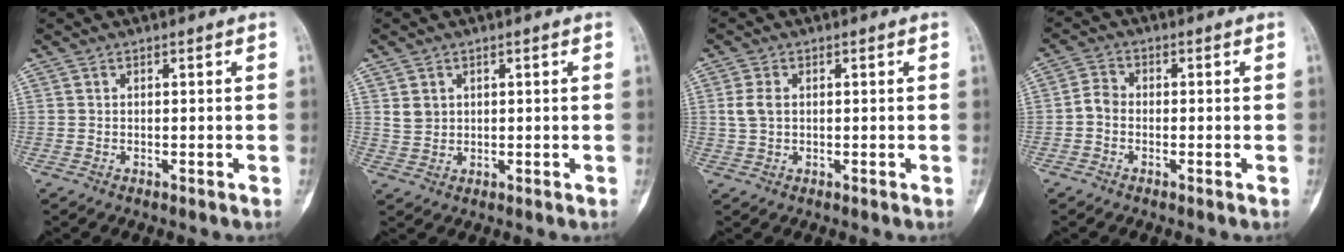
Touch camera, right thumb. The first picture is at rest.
{"total": 2.7, "force": [1.0, 2.2, 1.1], "torque": [-0.014, -0.005, 0.027]}
{"total": 3.2, "force": [0.5, 2.1, 2.3], "torque": [-0.053, 0.004, 0.010]}
{"total": 3.0, "force": [-0.9, 2.3, 1.7], "torque": [-0.026, 0.010, -0.026]}